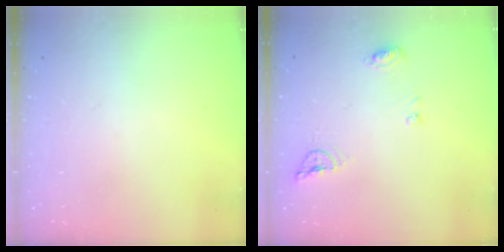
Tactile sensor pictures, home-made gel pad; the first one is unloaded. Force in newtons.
{"total": 7.4, "press": 7.4, "slide": 0.5}